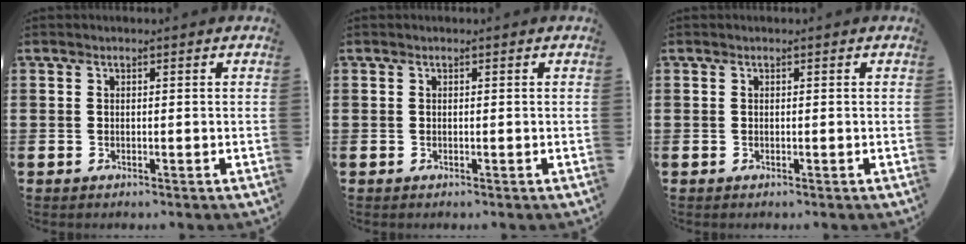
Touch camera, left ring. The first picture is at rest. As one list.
[{"total": 0.0}, {"total": 0.0}]